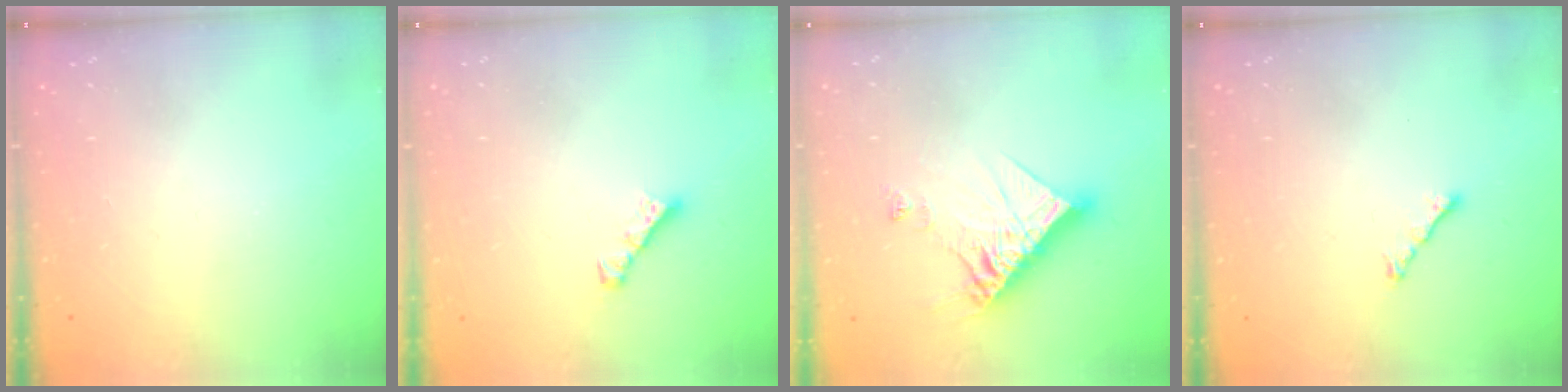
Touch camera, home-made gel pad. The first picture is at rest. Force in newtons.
{"total": 3.0, "press": 3.0, "slide": 0.3}
{"total": 13.5, "press": 13.5, "slide": 1.1}
{"total": 2.3, "press": 2.2, "slide": 0.7}